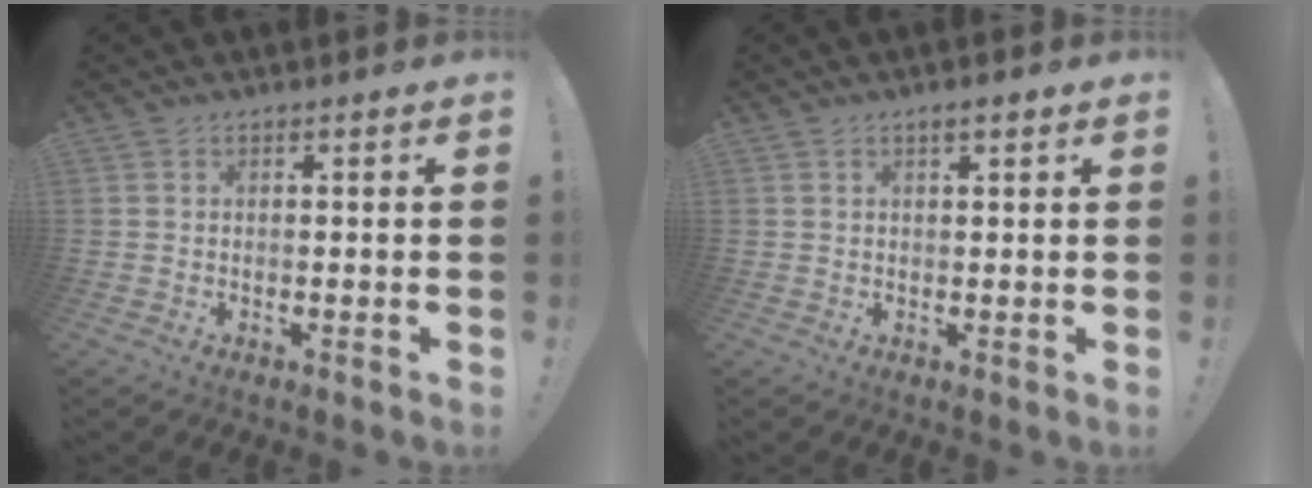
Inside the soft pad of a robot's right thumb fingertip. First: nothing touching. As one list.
[{"total": 2.2, "force": [1.4, 0.6, 1.6], "torque": [-0.020, -0.004, 0.021]}]